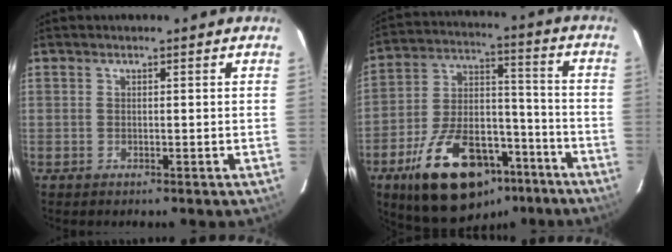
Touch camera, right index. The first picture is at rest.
{"total": 23.2, "force": [-13.6, 12.0, 14.5], "torque": [-0.268, 0.016, -0.200]}